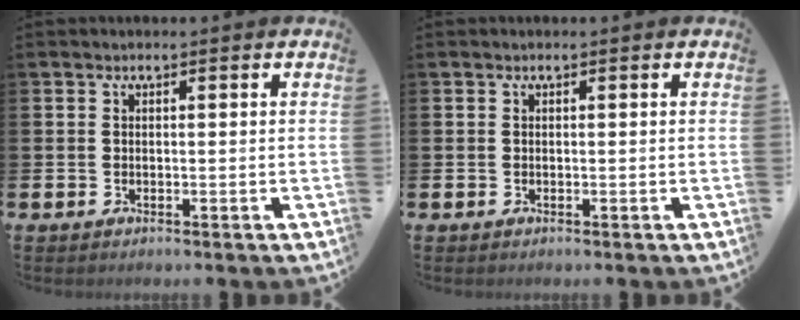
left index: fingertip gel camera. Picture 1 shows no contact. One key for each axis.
{"total": 0.0}